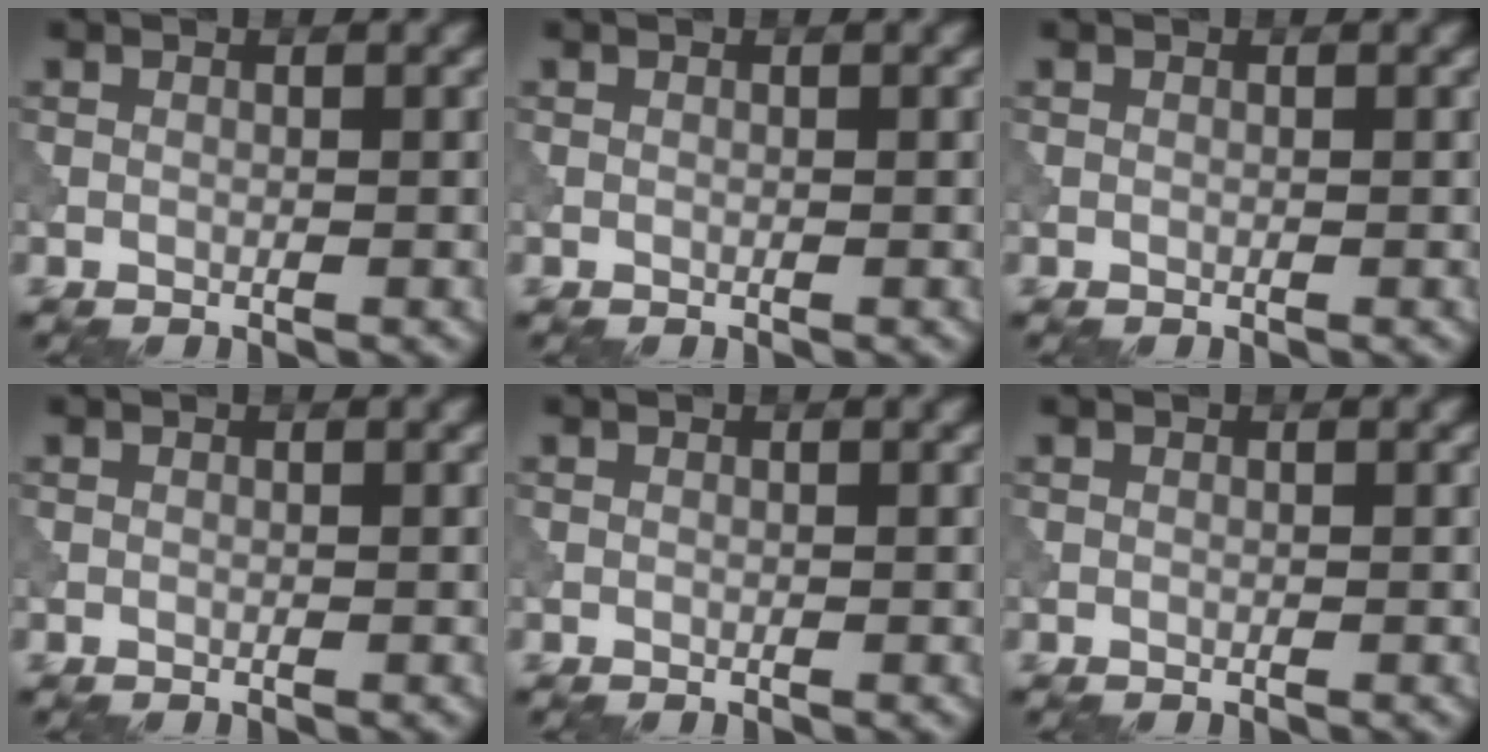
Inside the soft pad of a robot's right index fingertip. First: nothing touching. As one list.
[{"total": 0.0}, {"total": 0.0}, {"total": 0.0}, {"total": 0.0}, {"total": 0.0}]